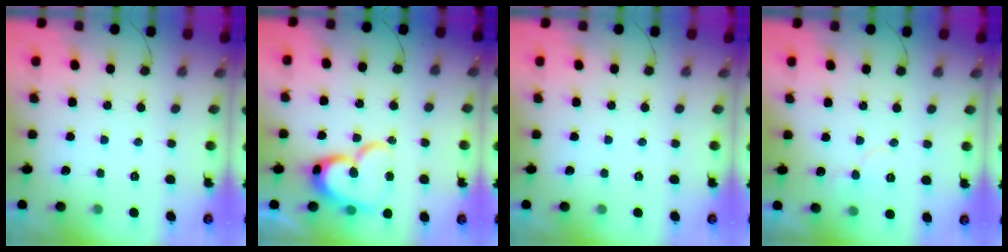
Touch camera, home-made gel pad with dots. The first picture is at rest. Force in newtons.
{"total": 16.5, "press": 16.5, "slide": 1.3}
{"total": 0.0}
{"total": 5.3, "press": 5.3, "slide": 0.5}